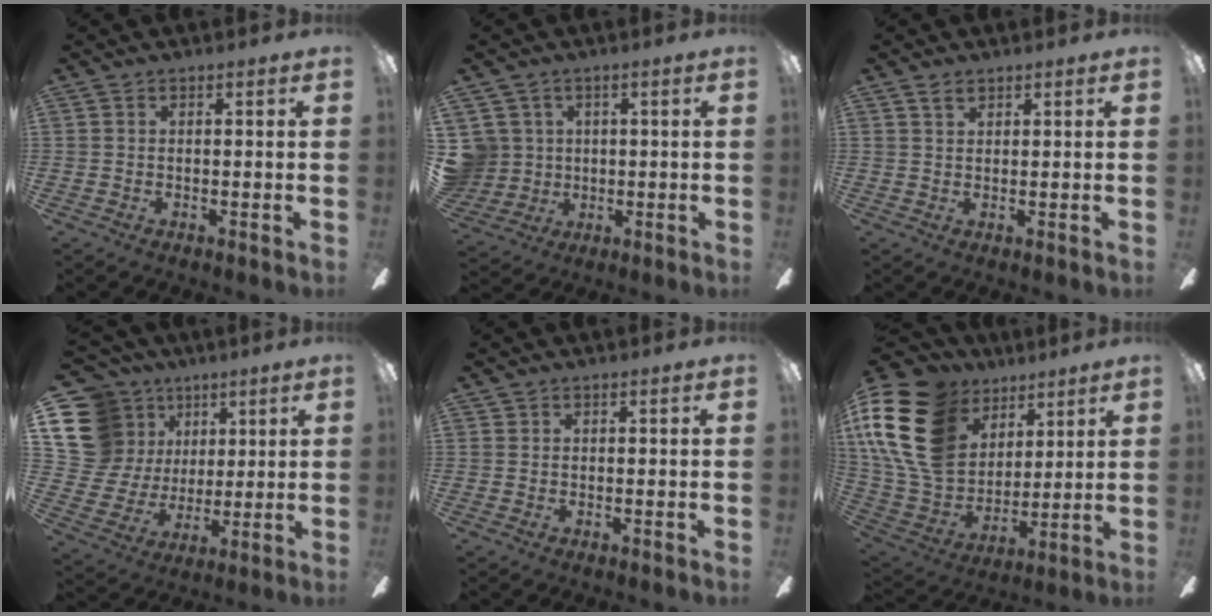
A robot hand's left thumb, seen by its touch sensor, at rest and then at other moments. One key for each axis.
{"total": 7.6, "fx": 1.6, "fy": 7.4, "fz": 0.7, "tx": -0.048, "ty": -0.001, "tz": 0.035}
{"total": 2.0, "fx": 1.5, "fy": 1.1, "fz": 0.9, "tx": -0.020, "ty": 0.001, "tz": 0.028}
{"total": 17.7, "fx": 7.4, "fy": 14.9, "fz": 6.0, "tx": -0.140, "ty": -0.031, "tz": 0.158}
{"total": 0.0}
{"total": 23.6, "fx": 10.3, "fy": 16.8, "fz": 12.9, "tx": -0.298, "ty": -0.042, "tz": 0.196}